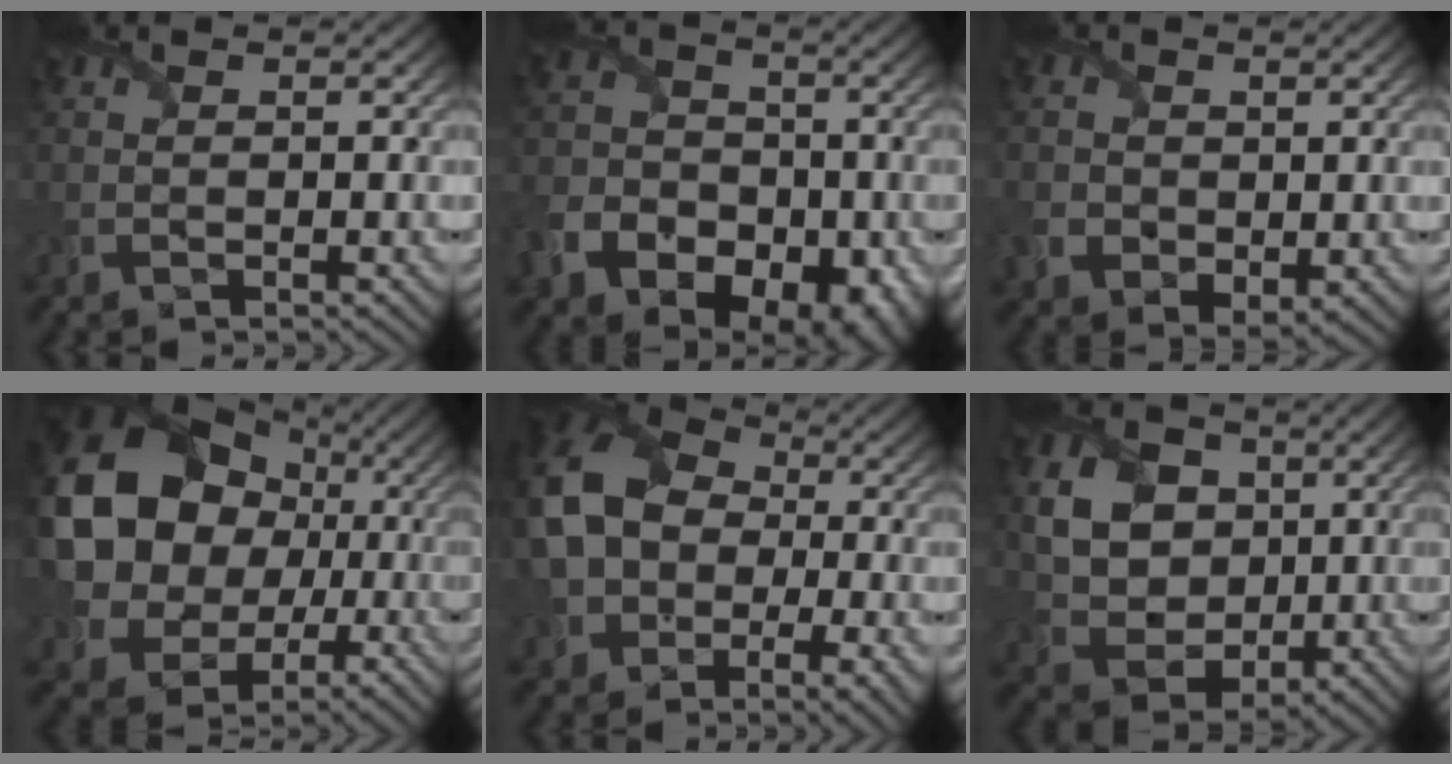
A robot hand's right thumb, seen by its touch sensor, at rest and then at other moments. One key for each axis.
{"total": 13.7, "fx": -6.8, "fy": 10.0, "fz": 6.5, "tx": -0.132, "ty": -0.056, "tz": -0.116}
{"total": 4.7, "fx": -0.1, "fy": 4.1, "fz": 2.2, "tx": -0.075, "ty": -0.024, "tz": -0.002}
{"total": 17.2, "fx": 1.1, "fy": 14.6, "fz": 9.0, "tx": -0.226, "ty": -0.001, "tz": 0.014}
{"total": 18.1, "fx": -1.1, "fy": 14.3, "fz": 11.1, "tx": -0.261, "ty": -0.032, "tz": -0.020}
{"total": 9.4, "fx": 1.4, "fy": 7.7, "fz": 5.2, "tx": -0.144, "ty": -0.005, "tz": 0.022}